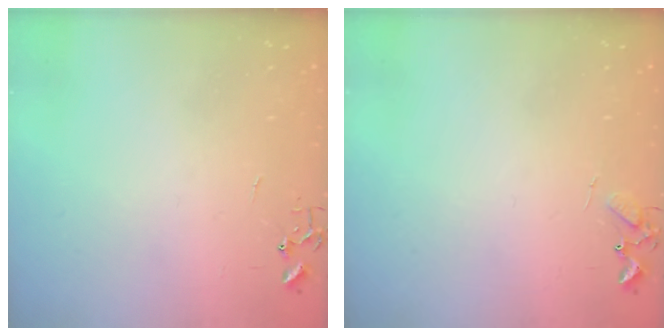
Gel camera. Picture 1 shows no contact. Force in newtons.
{"total": 5.9, "press": 5.9, "slide": 0.3}